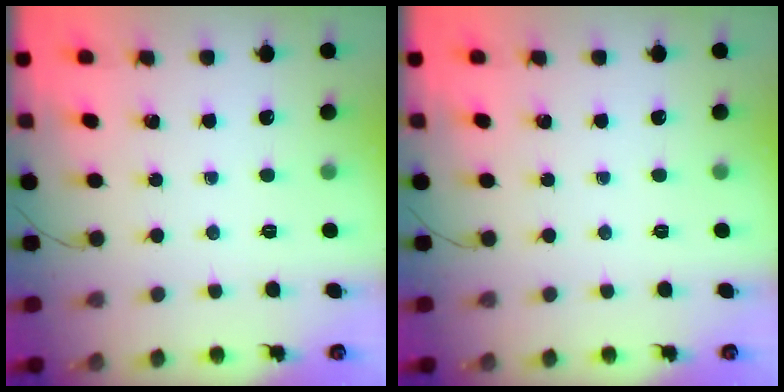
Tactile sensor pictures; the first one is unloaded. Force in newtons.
{"total": 0.0}